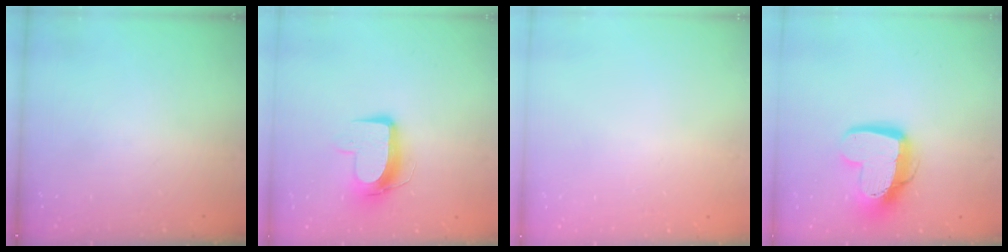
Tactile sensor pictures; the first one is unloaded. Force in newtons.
{"total": 10.5, "press": 10.4, "slide": 0.8}
{"total": 0.0}
{"total": 14.0, "press": 13.9, "slide": 1.7}